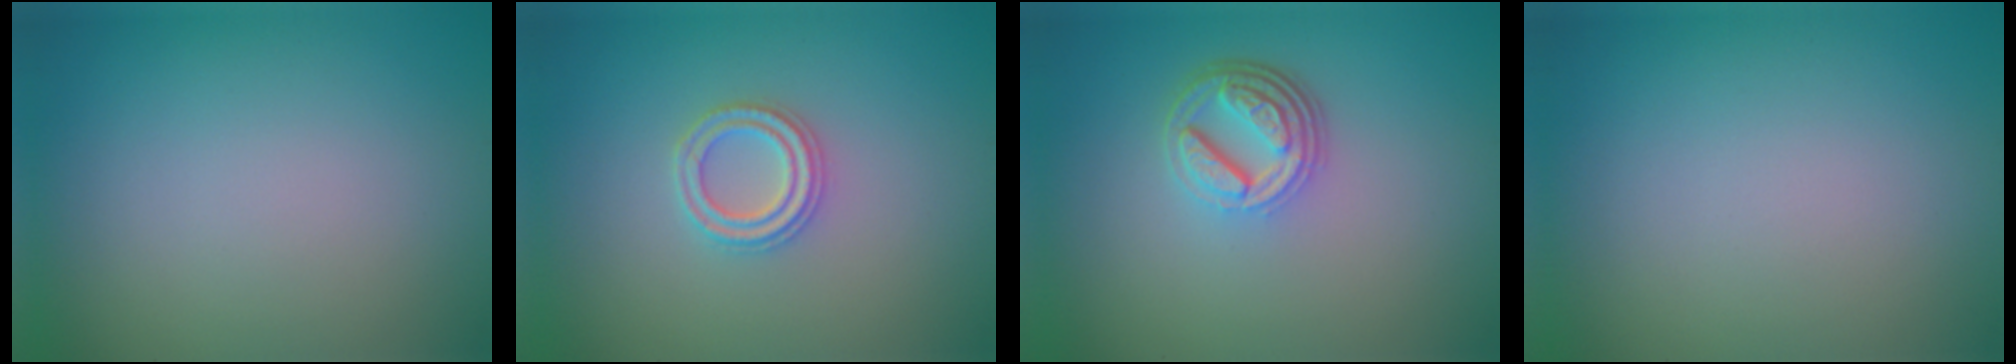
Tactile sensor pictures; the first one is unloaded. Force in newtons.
{"total": 2.3, "press": 2.2, "slide": 0.4}
{"total": 4.6, "press": 3.4, "slide": 3.0}
{"total": 0.0}